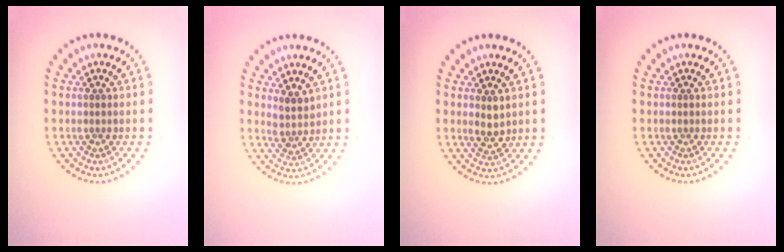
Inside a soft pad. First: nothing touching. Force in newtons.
{"total": 1.9, "press": 1.6, "slide": 1.0}
{"total": 1.5, "press": 1.4, "slide": 0.5}
{"total": 0.0}